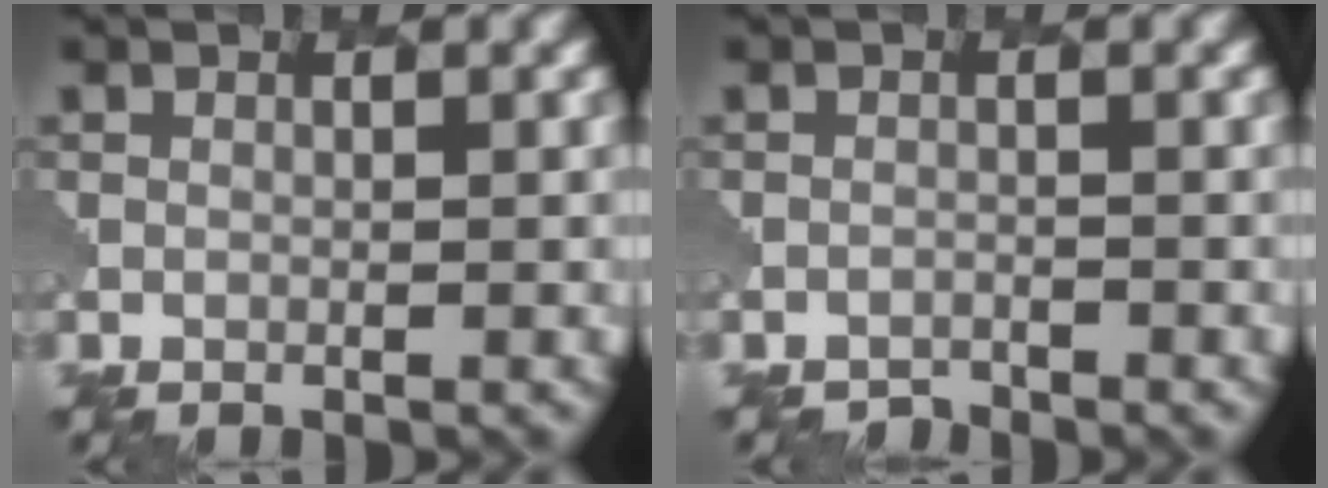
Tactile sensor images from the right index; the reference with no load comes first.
{"total": 1.2, "force": [-1.1, 0.1, -0.6], "torque": [0.011, -0.001, -0.023]}